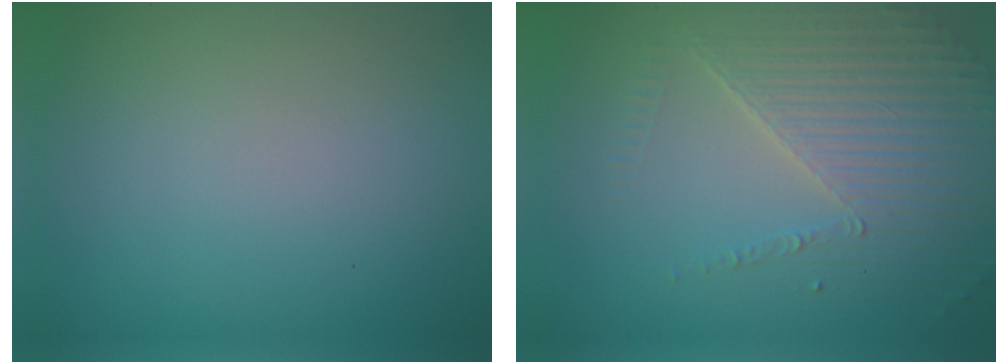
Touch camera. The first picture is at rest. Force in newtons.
{"total": 5.1, "press": 4.2, "slide": 2.9}